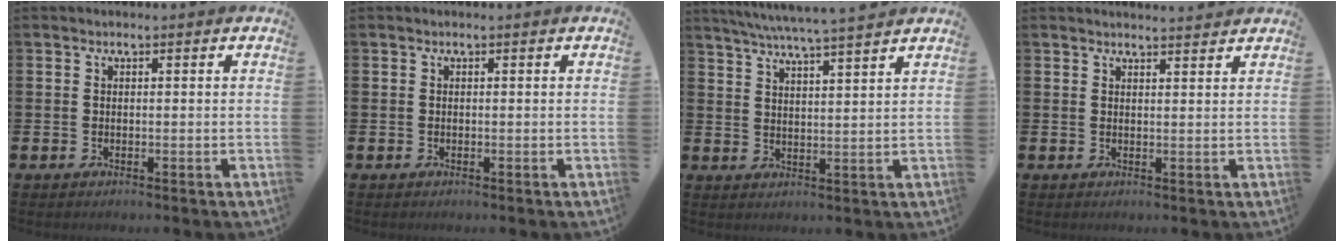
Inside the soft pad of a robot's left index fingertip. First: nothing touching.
{"total": 0.0}
{"total": 5.8, "force": [5.5, -0.7, 1.7], "torque": [-0.044, -0.031, 0.095]}
{"total": 1.9, "force": [1.9, 0.0, -0.1], "torque": [0.010, -0.012, 0.033]}